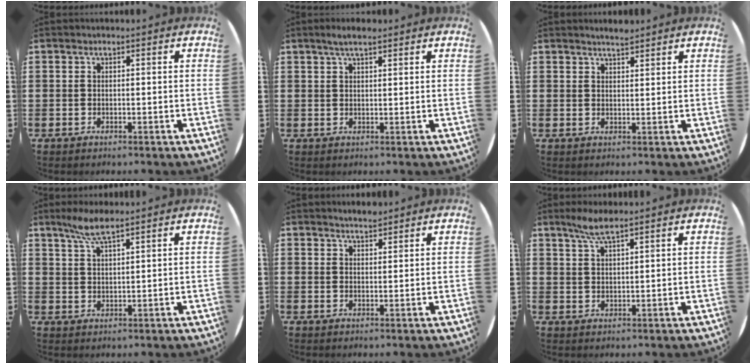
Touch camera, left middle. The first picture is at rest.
{"total": 2.6, "force": [1.9, 0.5, 1.7], "torque": [-0.034, 0.007, 0.033]}
{"total": 2.1, "force": [2.1, 0.1, 0.4], "torque": [-0.008, 0.001, 0.038]}
{"total": 4.7, "force": [3.7, 0.5, 2.8], "torque": [-0.063, 0.001, 0.066]}
{"total": 2.2, "force": [2.1, 0.2, 0.2], "torque": [-0.005, 0.003, 0.040]}
{"total": 3.7, "force": [3.0, 0.3, 2.2], "torque": [-0.049, 0.003, 0.053]}